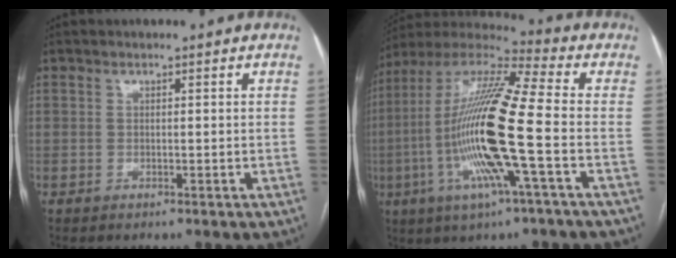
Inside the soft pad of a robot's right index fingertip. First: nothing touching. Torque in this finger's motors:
{"motor_torque": [2.14, 0.00, 1.06, 0.21]}